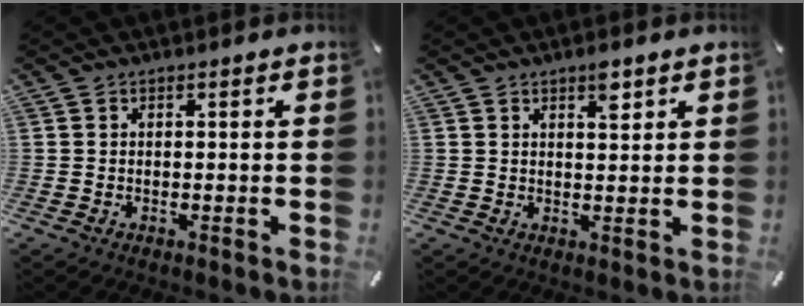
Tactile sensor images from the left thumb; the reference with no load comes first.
{"total": 3.5, "force": [2.2, 1.2, 2.4], "torque": [-0.029, -0.007, 0.032]}